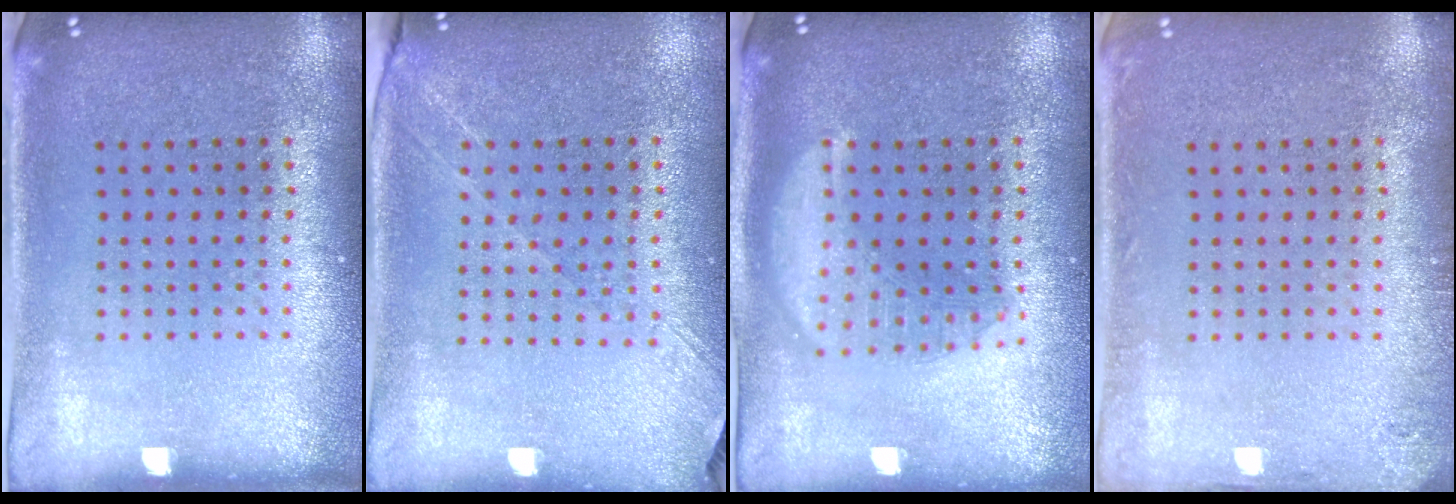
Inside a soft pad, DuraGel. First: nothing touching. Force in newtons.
{"total": 1.3, "press": 1.2, "slide": 0.6}
{"total": 3.0, "press": 3.0, "slide": 0.4}
{"total": 1.2, "press": 1.2, "slide": 0.1}